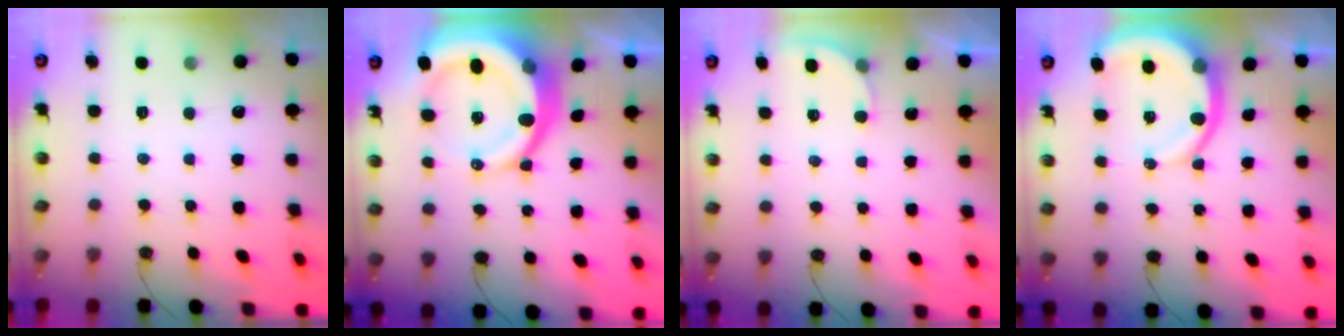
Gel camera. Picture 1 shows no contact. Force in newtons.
{"total": 18.7, "press": 18.6, "slide": 1.9}
{"total": 2.4, "press": 2.4, "slide": 0.2}
{"total": 10.7, "press": 10.6, "slide": 1.5}